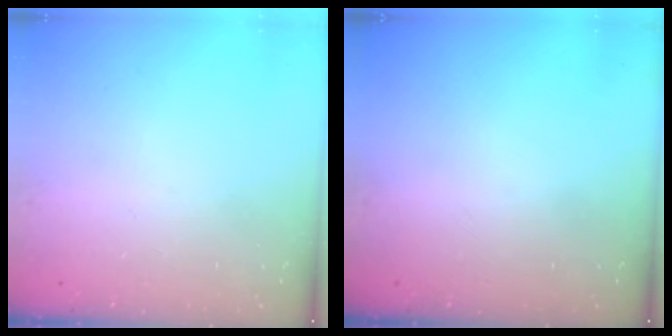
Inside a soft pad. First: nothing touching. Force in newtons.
{"total": 0.0}